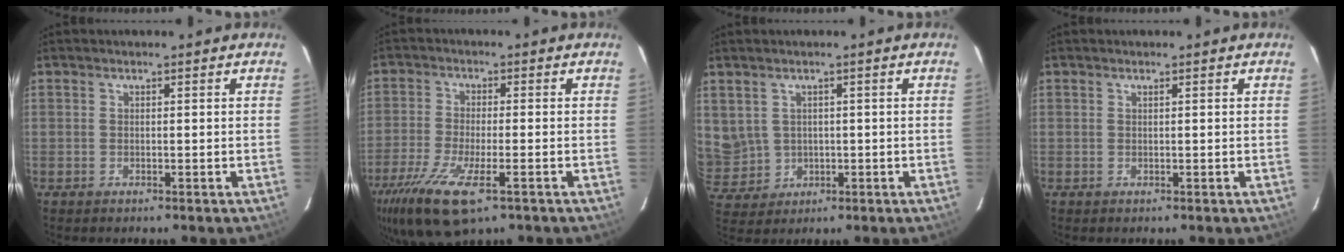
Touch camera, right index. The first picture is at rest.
{"total": 14.1, "force": [-8.1, 4.2, 10.7], "torque": [-0.231, -0.051, -0.147]}
{"total": 8.2, "force": [1.6, 7.5, 2.9], "torque": [-0.081, 0.007, 0.060]}
{"total": 0.0}